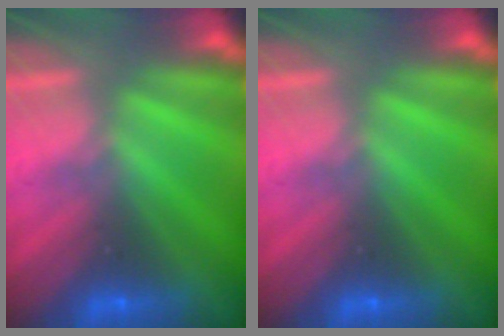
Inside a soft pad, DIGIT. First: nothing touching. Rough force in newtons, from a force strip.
{"total": 0.0}